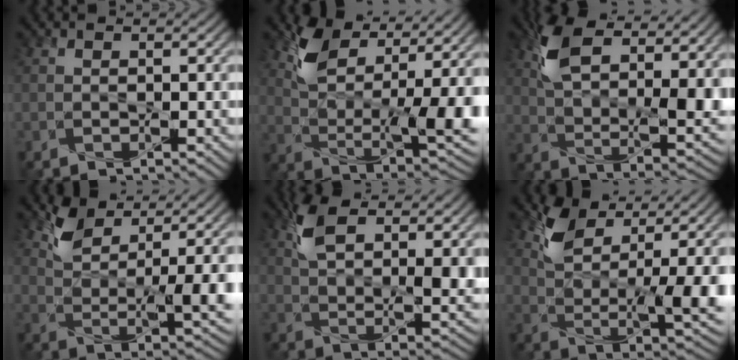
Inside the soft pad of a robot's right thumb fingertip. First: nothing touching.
{"total": 12.9, "force": [6.0, 5.7, 9.9], "torque": [-0.179, -0.005, 0.117]}
{"total": 15.6, "force": [6.6, 7.1, 12.2], "torque": [-0.228, -0.005, 0.124]}
{"total": 8.1, "force": [4.4, 2.9, 6.1], "torque": [-0.120, -0.010, 0.090]}
{"total": 13.1, "force": [5.8, 5.8, 10.3], "torque": [-0.198, -0.004, 0.109]}
{"total": 11.2, "force": [5.3, 4.6, 8.6], "torque": [-0.165, -0.006, 0.107]}